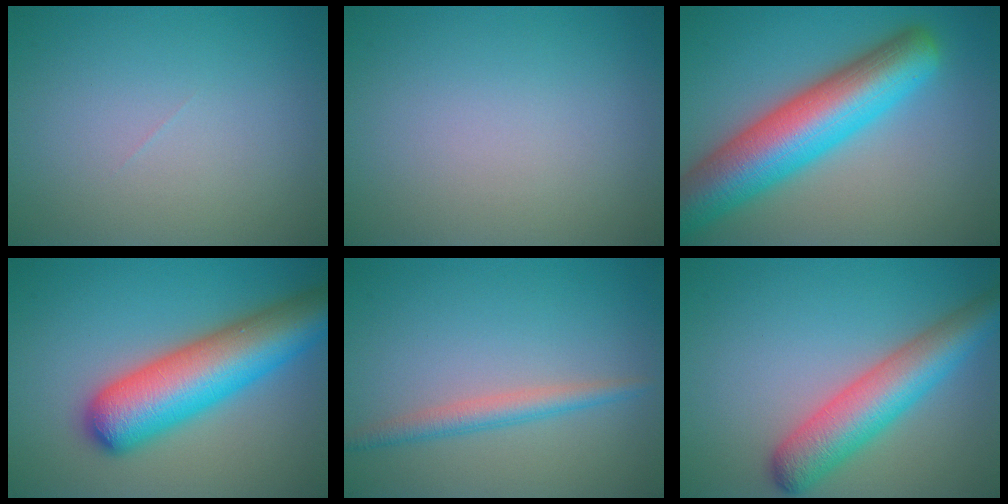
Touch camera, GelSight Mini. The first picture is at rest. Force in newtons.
{"total": 0.0}
{"total": 10.8, "press": 10.8, "slide": 0.4}
{"total": 10.1, "press": 10.1, "slide": 0.4}
{"total": 2.3, "press": 2.3, "slide": 0.1}
{"total": 6.7, "press": 6.7, "slide": 0.2}